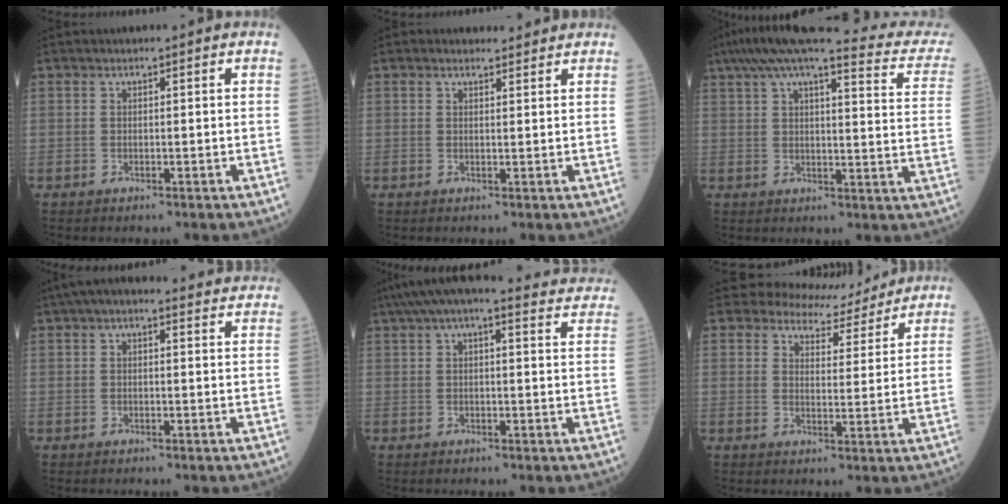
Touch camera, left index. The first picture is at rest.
{"total": 1.9, "force": [1.8, 0.7, 0.0], "torque": [-0.007, 0.005, 0.024]}
{"total": 23.6, "force": [20.7, 1.8, 11.3], "torque": [-0.159, -0.022, 0.246]}
{"total": 9.1, "force": [7.7, 2.3, 4.3], "torque": [-0.061, 0.042, 0.096]}
{"total": 18.2, "force": [16.1, 3.9, 7.6], "torque": [-0.114, 0.052, 0.198]}
{"total": 7.2, "force": [6.9, 2.1, 0.1], "torque": [-0.004, -0.009, 0.089]}